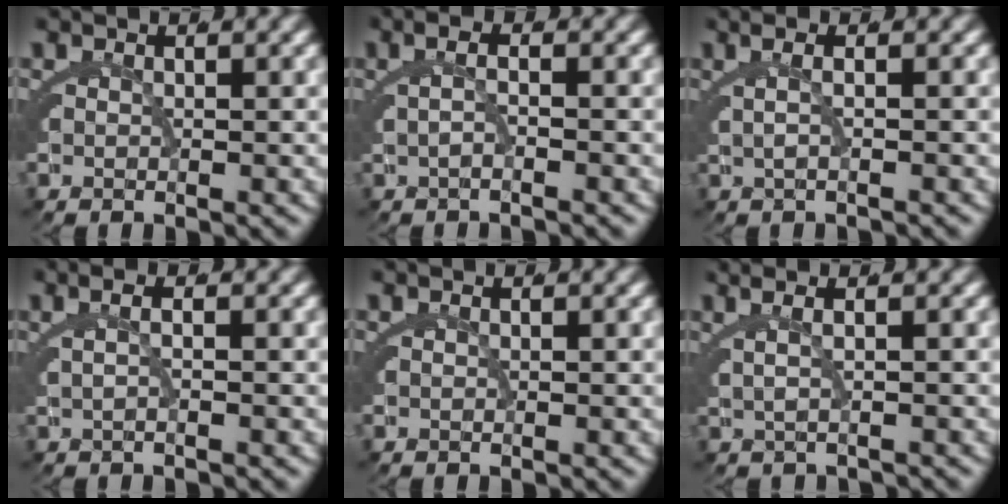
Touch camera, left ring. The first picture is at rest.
{"total": 1.7, "force": [-0.5, 0.1, 1.6], "torque": [-0.027, 0.008, -0.010]}
{"total": 2.0, "force": [0.2, 0.0, 1.9], "torque": [-0.028, 0.017, 0.000]}
{"total": 1.7, "force": [0.1, 0.2, 1.7], "torque": [-0.025, 0.014, 0.000]}
{"total": 0.0}
{"total": 2.5, "force": [0.6, 0.7, 2.3], "torque": [-0.031, 0.020, 0.008]}